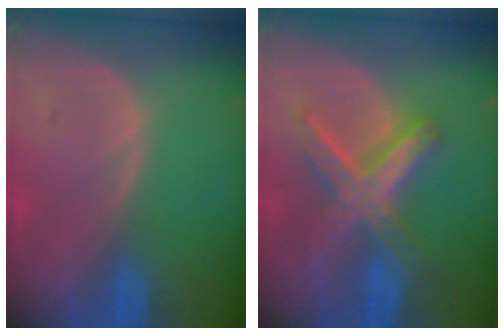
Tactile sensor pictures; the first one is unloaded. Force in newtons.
{"total": 8.4, "press": 8.4, "slide": 0.8}